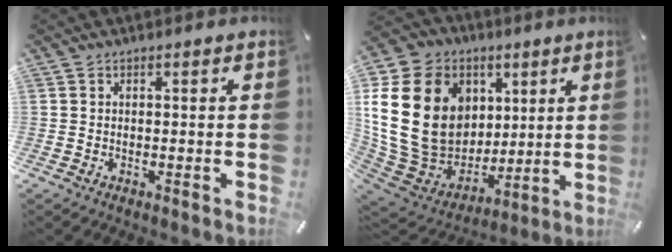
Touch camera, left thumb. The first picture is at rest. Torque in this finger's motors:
{"motor_torque": [2.50, 2.50, 1.81, -0.96, 0.48]}